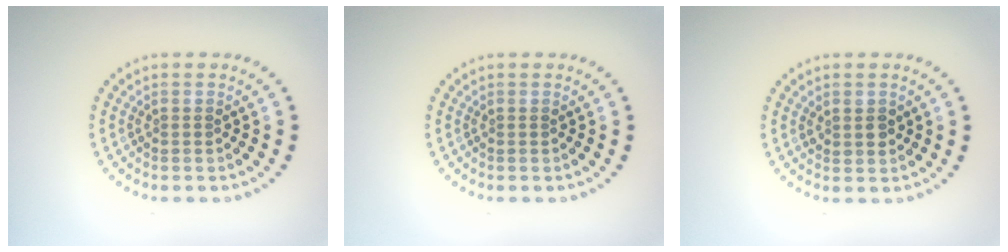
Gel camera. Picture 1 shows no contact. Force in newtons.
{"total": 0.0}
{"total": 1.5, "press": 1.4, "slide": 0.4}